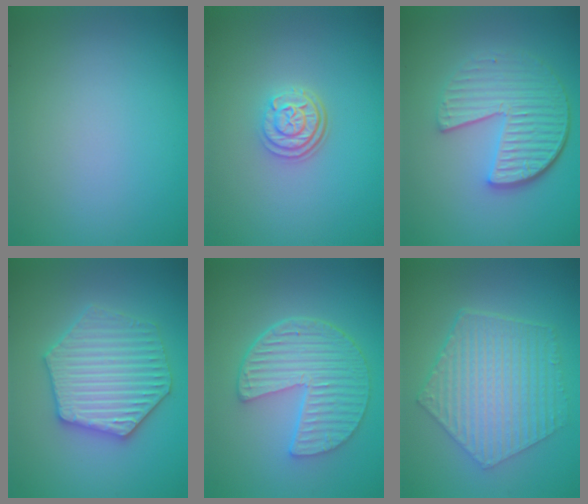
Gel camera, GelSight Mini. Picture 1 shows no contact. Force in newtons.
{"total": 3.1, "press": 2.4, "slide": 1.9}
{"total": 5.9, "press": 4.3, "slide": 4.1}
{"total": 6.2, "press": 6.1, "slide": 1.1}
{"total": 6.4, "press": 4.7, "slide": 4.4}
{"total": 6.8, "press": 4.9, "slide": 4.7}